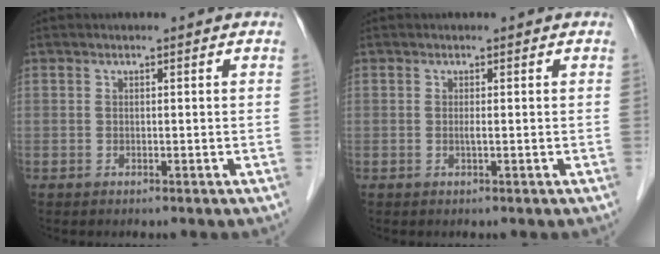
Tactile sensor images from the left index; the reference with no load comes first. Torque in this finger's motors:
{"motor_torque": [0.11, 0.08, 0.00, 0.00]}